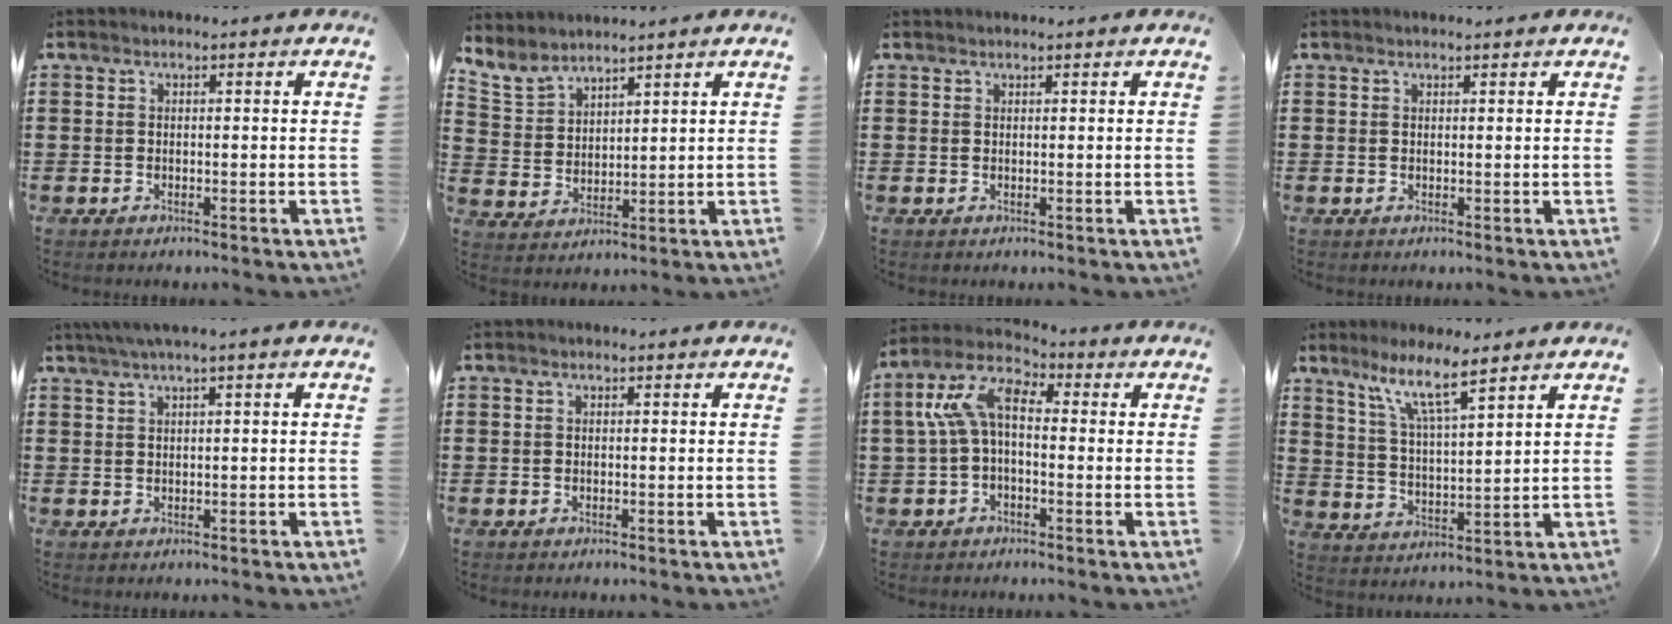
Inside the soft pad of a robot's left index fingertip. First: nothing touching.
{"total": 5.2, "force": [4.8, 1.9, 1.0], "torque": [-0.042, -0.017, 0.089]}
{"total": 0.6, "force": [0.6, 0.1, 0.0], "torque": [-0.002, 0.000, 0.013]}
{"total": 0.7, "force": [0.7, 0.1, 0.1], "torque": [-0.003, -0.001, 0.015]}
{"total": 1.9, "force": [0.7, -0.1, 1.7], "torque": [-0.031, -0.002, 0.014]}
{"total": 0.0}
{"total": 8.7, "force": [0.3, 4.3, 7.6], "torque": [-0.176, -0.003, -0.005]}
{"total": 8.1, "force": [6.2, 0.7, 5.3], "torque": [-0.121, -0.020, 0.108]}